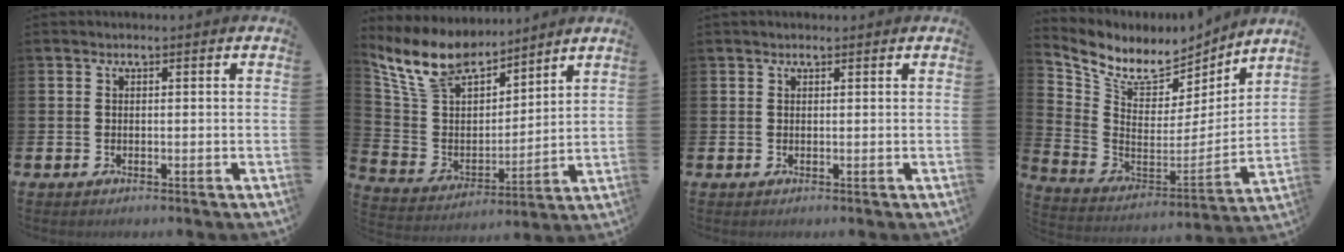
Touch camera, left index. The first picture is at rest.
{"total": 11.1, "force": [10.0, 4.1, 2.9], "torque": [-0.116, -0.052, 0.187]}
{"total": 0.6, "force": [0.6, 0.1, 0.2], "torque": [0.010, -0.003, 0.007]}
{"total": 8.6, "force": [7.3, 3.9, 2.2], "torque": [-0.092, -0.051, 0.129]}